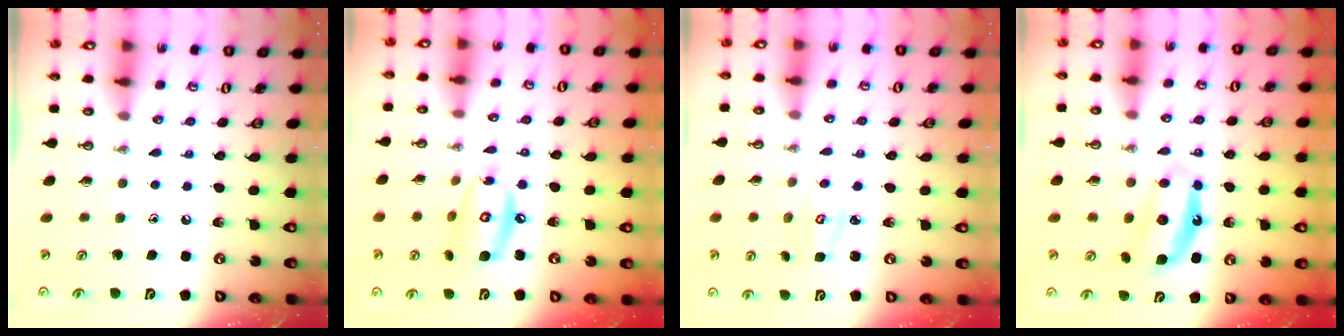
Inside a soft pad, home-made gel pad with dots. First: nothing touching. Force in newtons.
{"total": 12.6, "press": 12.6, "slide": 1.1}
{"total": 3.6, "press": 3.6, "slide": 0.4}
{"total": 7.4, "press": 7.4, "slide": 0.2}